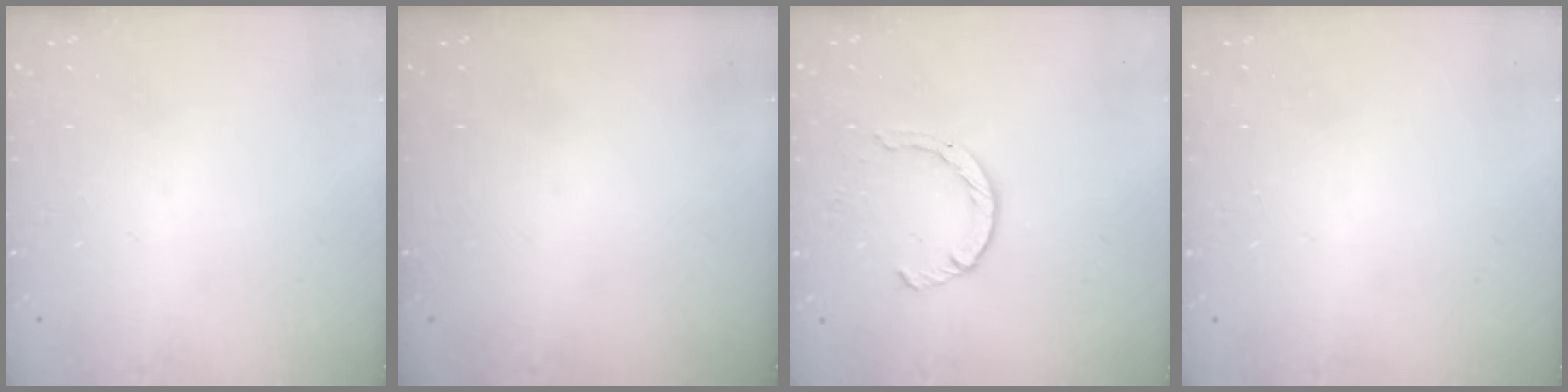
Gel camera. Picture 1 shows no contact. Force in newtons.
{"total": 0.0}
{"total": 2.4, "press": 2.4, "slide": 0.2}
{"total": 2.6, "press": 2.6, "slide": 0.2}